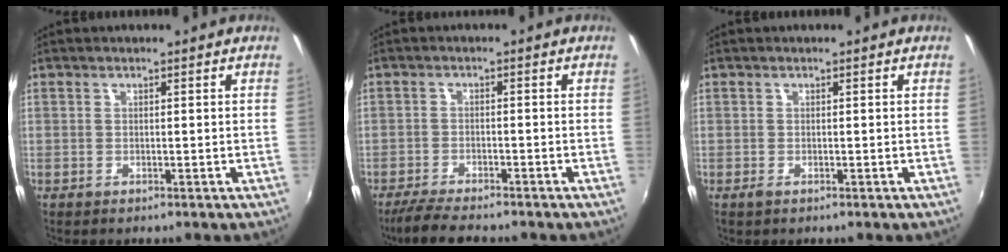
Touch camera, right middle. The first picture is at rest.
{"total": 6.4, "force": [-5.6, 0.9, 3.0], "torque": [-0.080, -0.018, -0.098]}
{"total": 0.5, "force": [-0.4, 0.2, 0.3], "torque": [-0.007, -0.002, -0.008]}